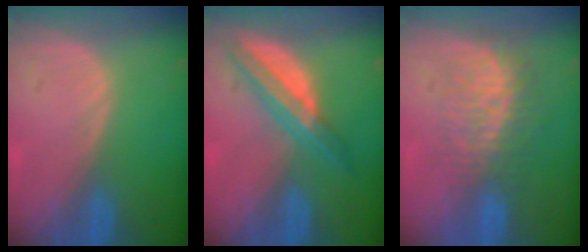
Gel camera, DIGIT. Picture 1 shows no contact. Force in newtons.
{"total": 6.8, "press": 5.8, "slide": 3.6}
{"total": 8.6, "press": 7.4, "slide": 4.3}